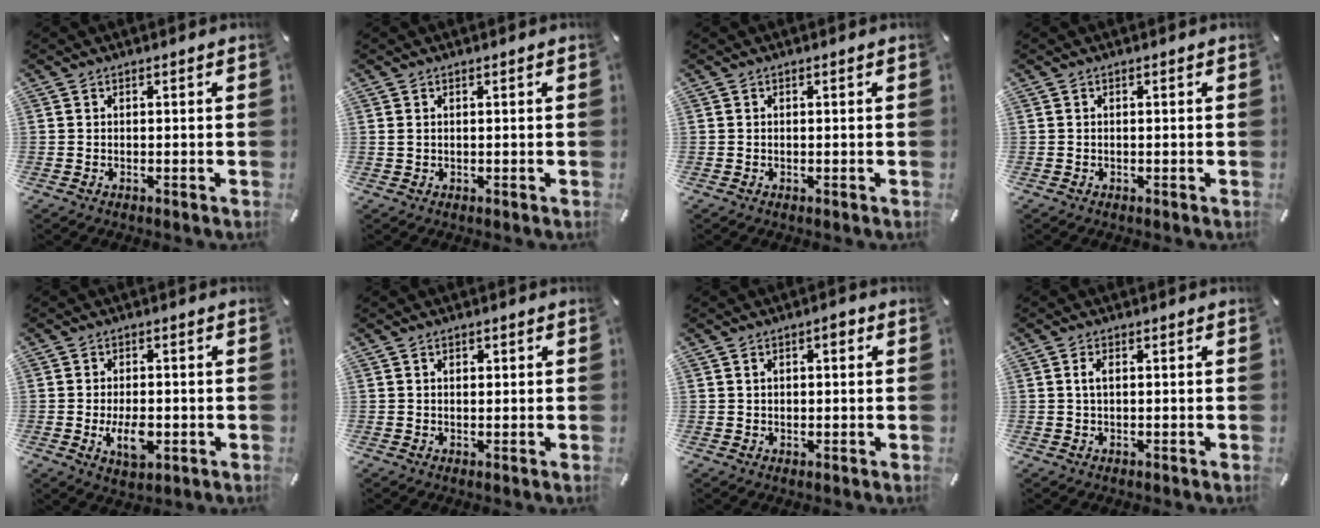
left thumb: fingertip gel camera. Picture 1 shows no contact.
{"total": 0.7, "force": [0.3, 0.5, 0.5], "torque": [-0.010, 0.001, 0.006]}
{"total": 0.0}
{"total": 0.0}
{"total": 6.9, "force": [-1.7, 4.0, 5.4], "torque": [-0.113, -0.004, -0.034]}
{"total": 1.3, "force": [0.5, 0.9, 0.8], "torque": [-0.008, 0.003, 0.005]}
{"total": 2.8, "force": [0.7, 1.8, 2.0], "torque": [-0.034, 0.005, 0.006]}
{"total": 2.1, "force": [0.4, 1.0, 1.8], "torque": [-0.036, 0.006, 0.005]}